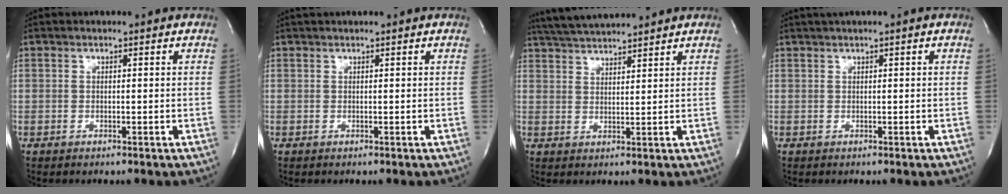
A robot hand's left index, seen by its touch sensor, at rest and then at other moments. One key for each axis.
{"total": 1.5, "fx": 1.3, "fy": -0.2, "fz": 0.8, "tx": -0.010, "ty": 0.020, "tz": 0.026}
{"total": 7.9, "fx": 7.4, "fy": -0.4, "fz": 2.6, "tx": -0.055, "ty": 0.025, "tz": 0.131}
{"total": 1.8, "fx": 1.0, "fy": -0.1, "fz": 1.5, "tx": -0.034, "ty": 0.016, "tz": 0.021}